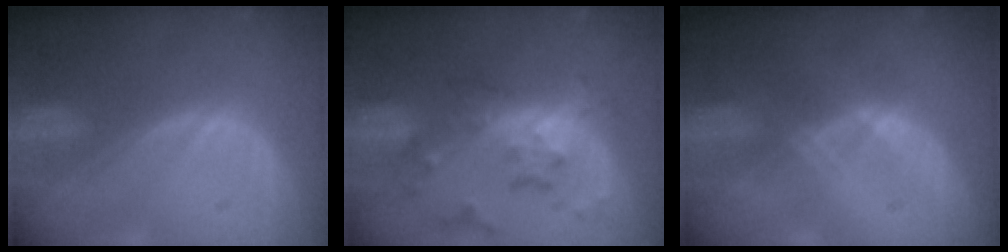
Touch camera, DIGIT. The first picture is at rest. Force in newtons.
{"total": 8.6, "press": 7.6, "slide": 4.1}
{"total": 1.1, "press": 1.0, "slide": 0.2}